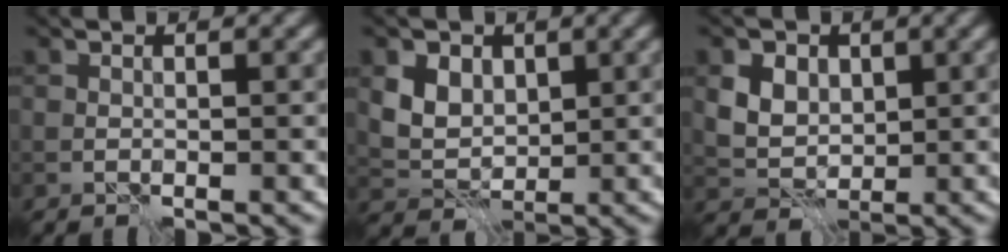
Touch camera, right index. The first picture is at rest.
{"total": 5.0, "force": [1.9, 3.9, 2.5], "torque": [-0.054, 0.002, 0.036]}
{"total": 6.4, "force": [2.3, 5.0, 3.3], "torque": [-0.062, 0.022, 0.028]}